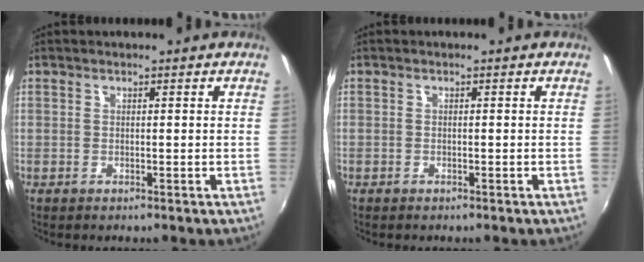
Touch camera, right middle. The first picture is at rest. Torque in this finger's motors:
{"motor_torque": [1.04, -0.98, 0.19, -0.06]}